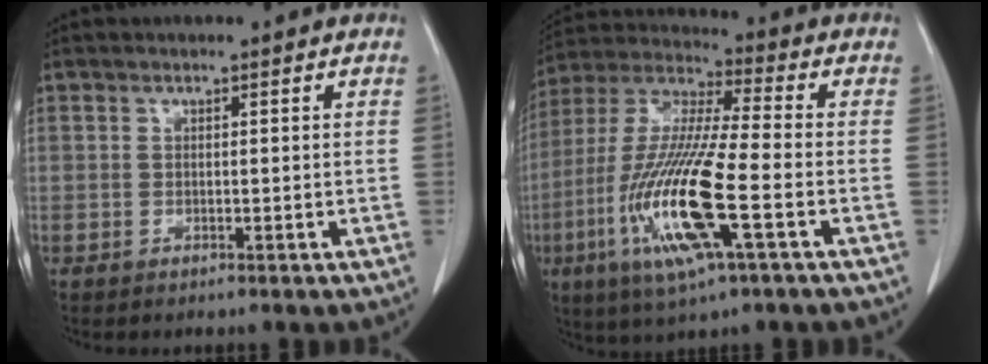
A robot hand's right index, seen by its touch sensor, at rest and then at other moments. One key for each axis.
{"total": 17.9, "fx": -5.4, "fy": 1.6, "fz": 17.0, "tx": -0.358, "ty": -0.020, "tz": -0.102}